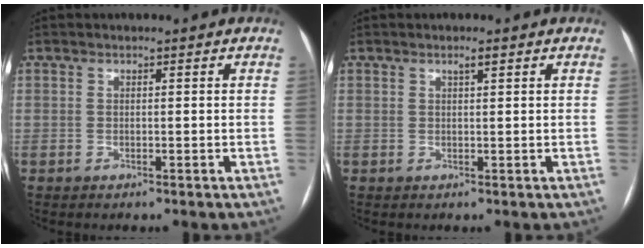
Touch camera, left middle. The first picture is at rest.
{"total": 1.0, "force": [0.6, 0.1, 0.8], "torque": [-0.015, 0.001, 0.010]}